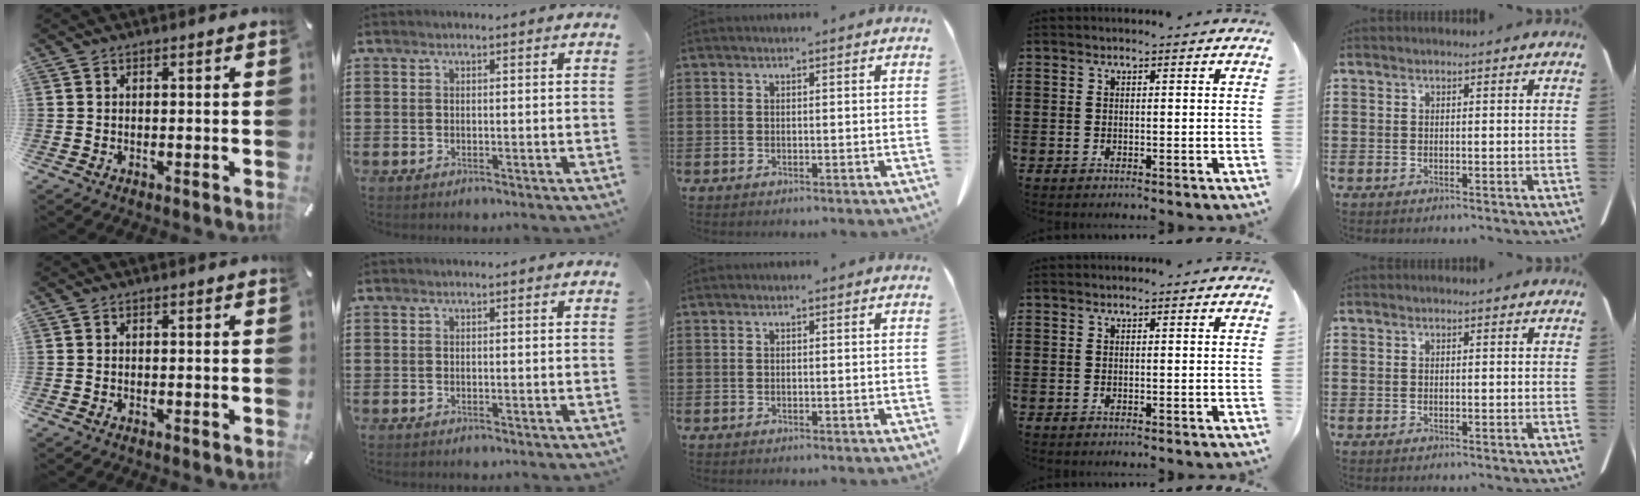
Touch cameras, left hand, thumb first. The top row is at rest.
{}